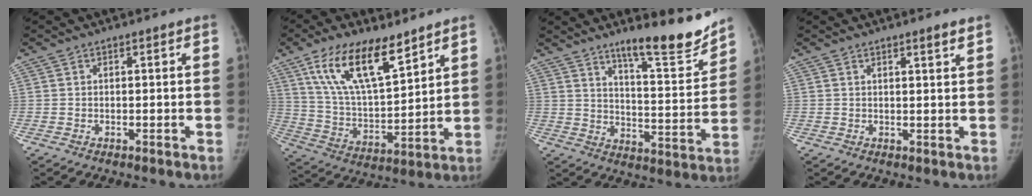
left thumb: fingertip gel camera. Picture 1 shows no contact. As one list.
[{"total": 16.9, "force": [10.4, 6.6, 11.6], "torque": [-0.182, -0.046, 0.202]}, {"total": 15.2, "force": [12.2, 2.5, 8.7], "torque": [-0.095, -0.094, 0.188]}, {"total": 1.9, "force": [1.5, 0.0, 1.3], "torque": [-0.017, -0.011, 0.023]}]